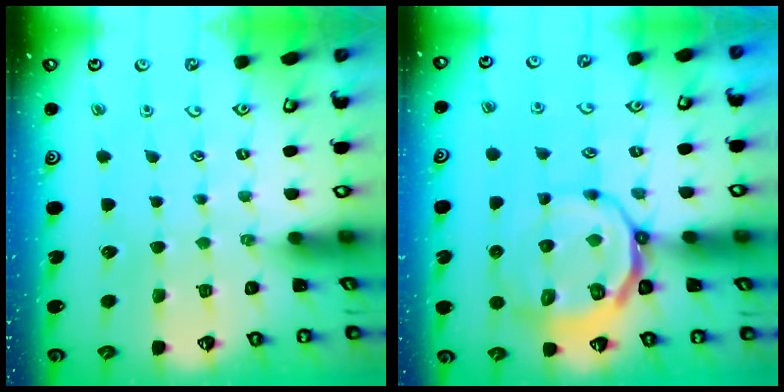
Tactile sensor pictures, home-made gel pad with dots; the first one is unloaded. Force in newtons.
{"total": 11.4, "press": 11.0, "slide": 2.7}